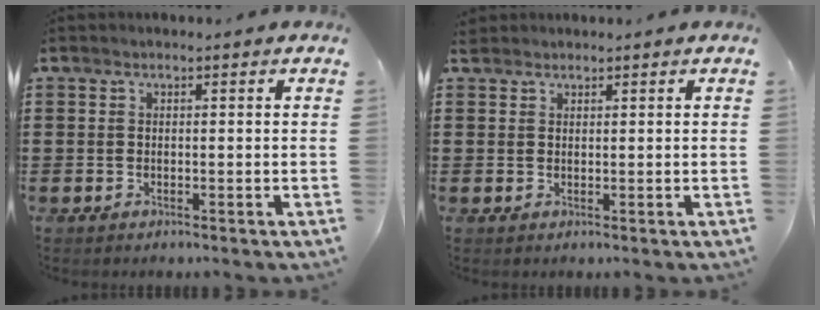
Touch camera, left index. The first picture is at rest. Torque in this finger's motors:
{"motor_torque": [-2.14, 0.00, -0.70, -0.21]}